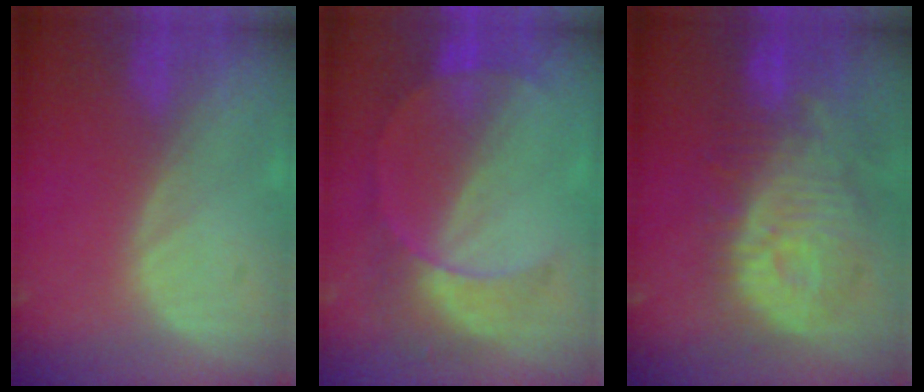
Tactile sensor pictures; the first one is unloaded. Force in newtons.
{"total": 7.6, "press": 6.7, "slide": 3.6}
{"total": 12.3, "press": 11.1, "slide": 5.2}